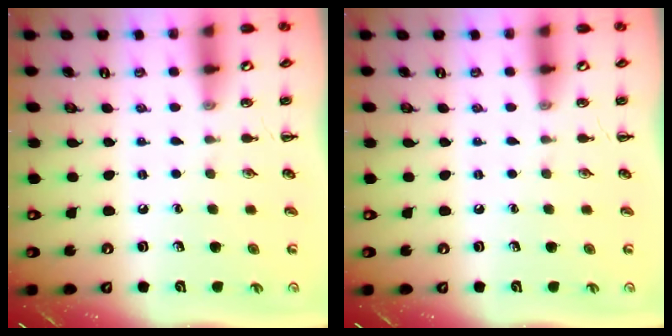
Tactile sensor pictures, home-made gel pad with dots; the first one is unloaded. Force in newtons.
{"total": 0.0}